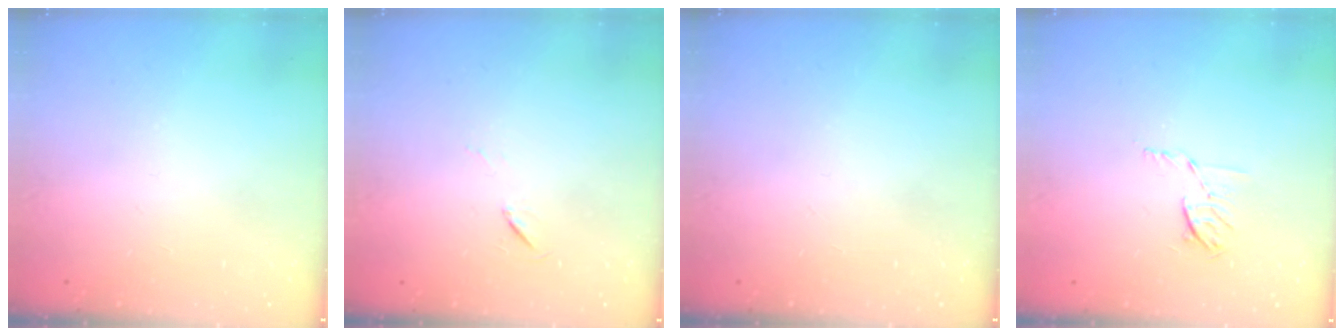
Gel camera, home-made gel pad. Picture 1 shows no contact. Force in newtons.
{"total": 5.5, "press": 5.1, "slide": 2.1}
{"total": 0.0}
{"total": 5.7, "press": 5.6, "slide": 1.2}